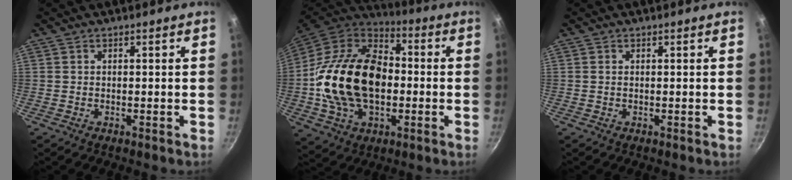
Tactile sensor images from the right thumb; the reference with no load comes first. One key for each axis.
{"total": 25.2, "fx": -1.5, "fy": 16.9, "fz": 18.6, "tx": -0.311, "ty": 0.037, "tz": -0.031}
{"total": 0.5, "fx": 0.1, "fy": 0.3, "fz": 0.4, "tx": -0.008, "ty": 0.001, "tz": 0.002}